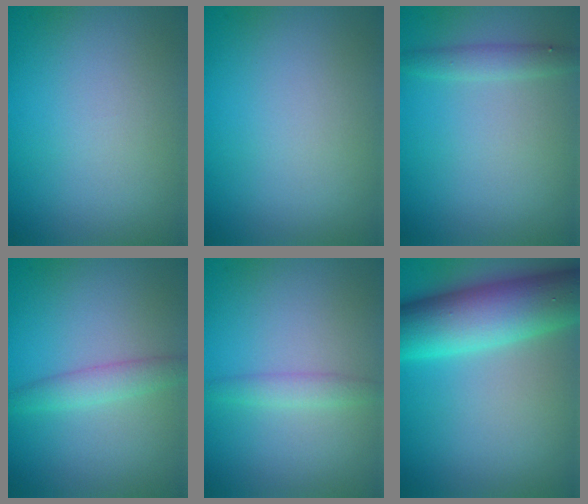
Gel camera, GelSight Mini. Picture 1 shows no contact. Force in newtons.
{"total": 0.0}
{"total": 1.5, "press": 1.5, "slide": 0.1}
{"total": 2.0, "press": 2.0, "slide": 0.0}
{"total": 1.4, "press": 1.4, "slide": 0.1}
{"total": 10.1, "press": 10.1, "slide": 0.2}